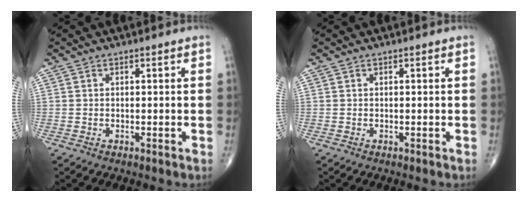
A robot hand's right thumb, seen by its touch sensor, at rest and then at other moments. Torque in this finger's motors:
{"motor_torque": [0.00, 0.00, 0.03, 0.04, 0.00]}